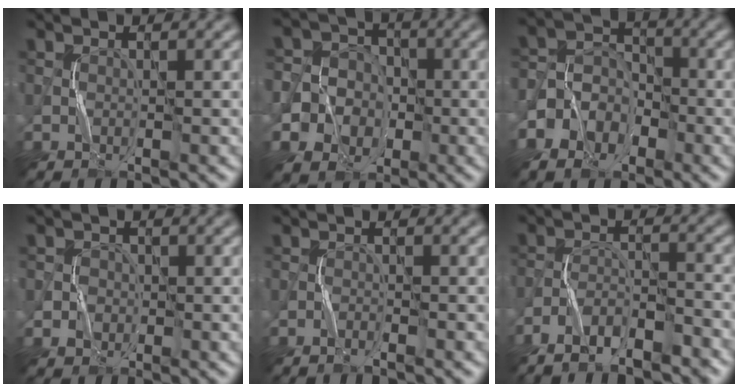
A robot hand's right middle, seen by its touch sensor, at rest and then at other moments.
{"total": 9.1, "force": [-2.4, 8.5, 2.4], "torque": [-0.062, 0.004, -0.066]}
{"total": 5.1, "force": [-2.6, 3.9, 1.9], "torque": [-0.035, 0.006, -0.062]}
{"total": 1.7, "force": [-0.3, 1.6, 0.2], "torque": [0.012, 0.006, -0.014]}
{"total": 0.7, "force": [-0.6, -0.1, 0.3], "torque": [-0.010, 0.001, -0.012]}
{"total": 5.9, "force": [-5.1, 1.5, 2.5], "torque": [-0.046, -0.009, -0.083]}